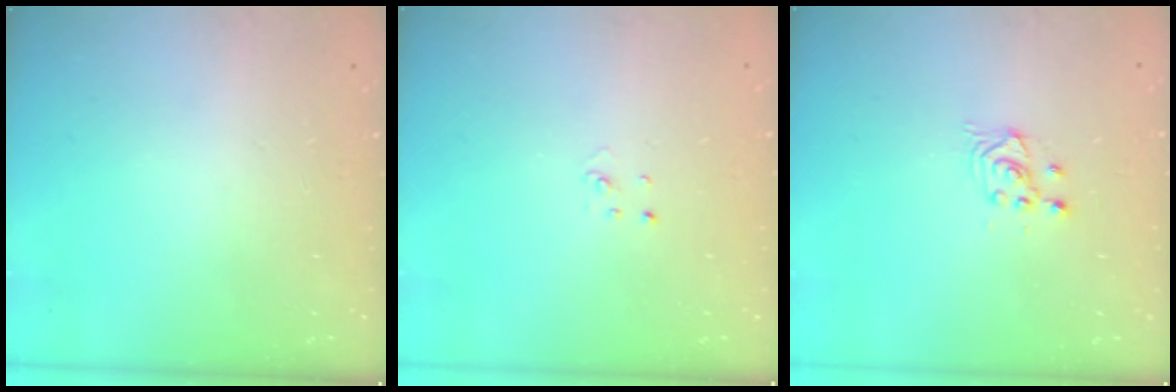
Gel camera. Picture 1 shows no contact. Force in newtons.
{"total": 2.0, "press": 2.0, "slide": 0.1}
{"total": 2.6, "press": 2.6, "slide": 0.1}